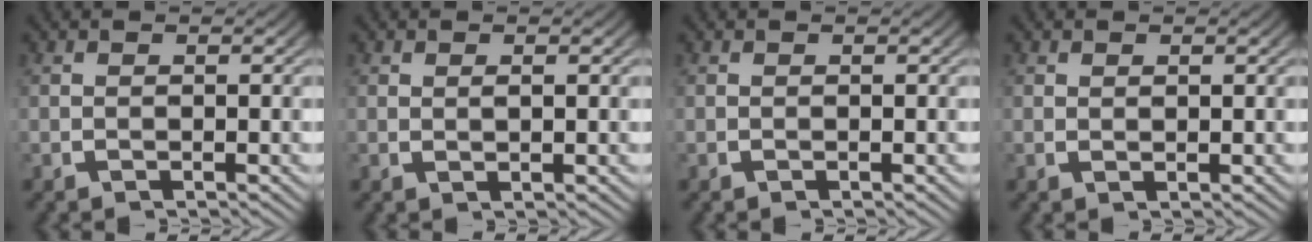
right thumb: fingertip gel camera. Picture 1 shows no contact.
{"total": 0.8, "force": [0.4, 0.1, 0.6], "torque": [-0.011, -0.003, 0.011]}
{"total": 0.0}
{"total": 0.5, "force": [0.5, 0.1, 0.3], "torque": [-0.005, -0.004, 0.012]}